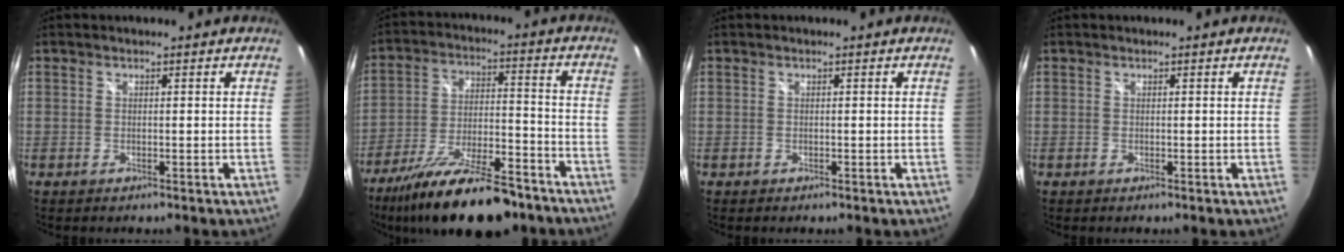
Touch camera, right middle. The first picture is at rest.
{"total": 20.7, "force": [-15.9, 5.6, 12.0], "torque": [-0.221, -0.034, -0.250]}
{"total": 0.0}
{"total": 0.0}